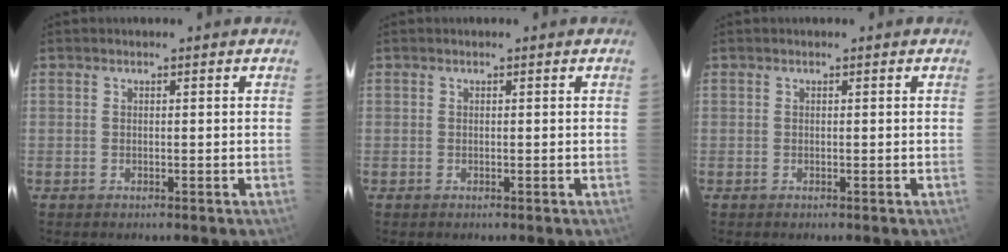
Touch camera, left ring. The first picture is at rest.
{"total": 0.0}
{"total": 0.0}